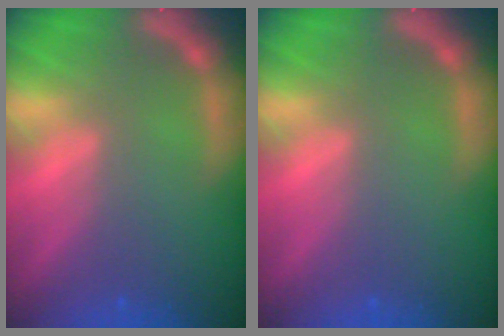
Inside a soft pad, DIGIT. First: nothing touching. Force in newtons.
{"total": 0.0}